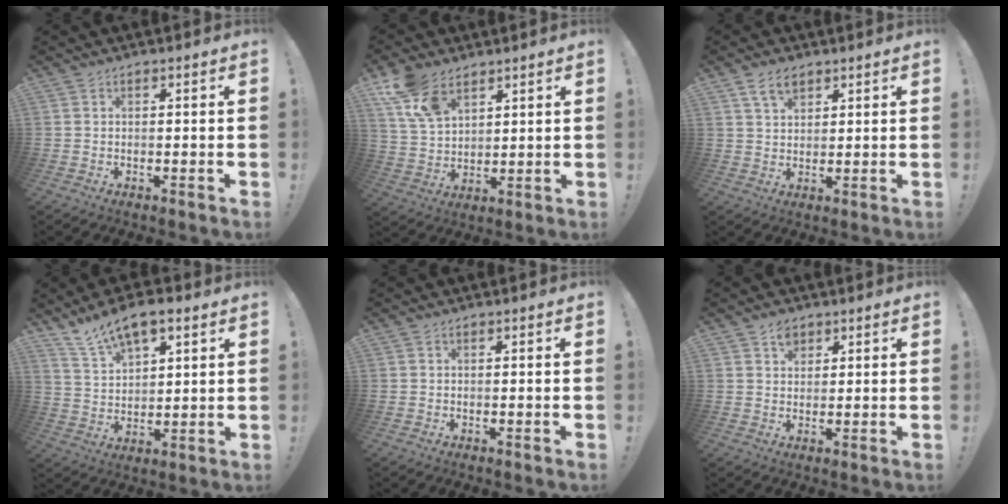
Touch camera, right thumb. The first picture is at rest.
{"total": 11.4, "force": [7.4, 6.3, 5.9], "torque": [-0.118, -0.025, 0.148]}
{"total": 5.5, "force": [3.5, 3.1, 2.8], "torque": [-0.048, -0.011, 0.066]}
{"total": 10.6, "force": [7.7, 4.6, 5.8], "torque": [-0.098, -0.041, 0.142]}
{"total": 0.0}
{"total": 3.6, "force": [2.4, 2.6, 0.9], "torque": [-0.002, -0.012, 0.041]}